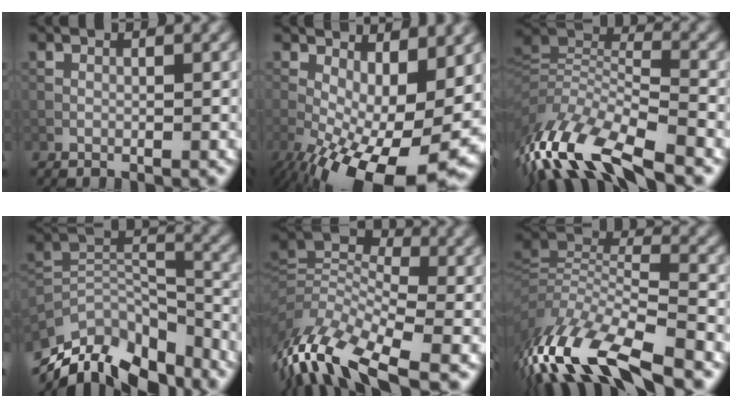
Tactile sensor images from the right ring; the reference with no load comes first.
{"total": 14.9, "force": [-4.0, 6.5, 12.8], "torque": [-0.209, -0.024, -0.056]}
{"total": 13.0, "force": [-8.6, 4.3, 8.8], "torque": [-0.190, 0.004, -0.160]}
{"total": 13.6, "force": [-11.0, 6.1, 5.0], "torque": [-0.104, 0.012, -0.179]}
{"total": 11.6, "force": [-6.2, 4.9, 8.5], "torque": [-0.172, 0.010, -0.136]}
{"total": 13.3, "force": [-8.9, 4.2, 9.0], "torque": [-0.194, 0.003, -0.164]}